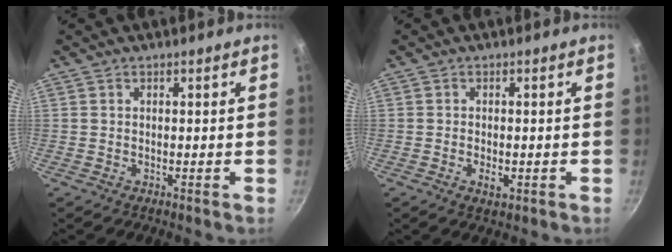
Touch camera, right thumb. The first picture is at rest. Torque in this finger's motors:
{"motor_torque": [-0.28, 0.10, -0.19, 0.05, -0.01]}